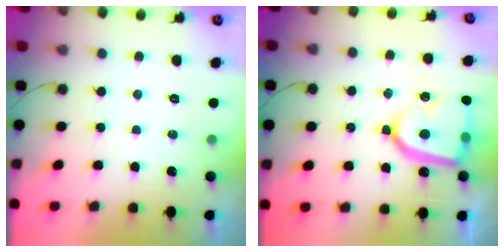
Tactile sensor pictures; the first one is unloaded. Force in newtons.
{"total": 16.8, "press": 16.7, "slide": 1.7}